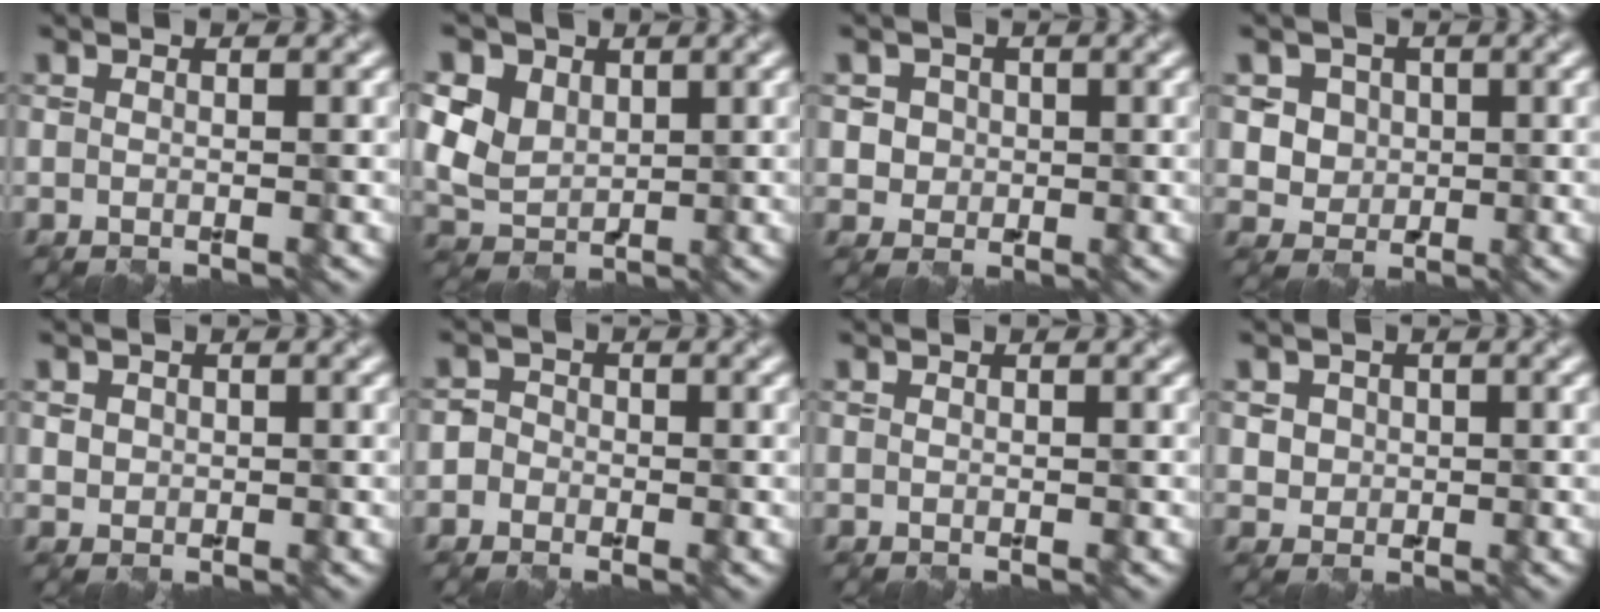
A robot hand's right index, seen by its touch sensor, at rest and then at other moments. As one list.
[{"total": 7.6, "force": [2.9, 5.8, 4.0], "torque": [-0.091, 0.021, 0.042]}, {"total": 3.2, "force": [0.8, 2.9, 1.1], "torque": [-0.009, 0.007, 0.015]}, {"total": 4.3, "force": [1.3, 3.7, 1.6], "torque": [-0.025, 0.003, 0.028]}, {"total": 1.0, "force": [0.3, 0.9, 0.2], "torque": [-0.001, -0.004, 0.010]}, {"total": 2.2, "force": [-0.8, 2.0, 0.2], "torque": [0.020, 0.015, -0.031]}, {"total": 0.0}, {"total": 2.2, "force": [0.7, 2.0, 0.8], "torque": [-0.016, 0.003, 0.024]}]